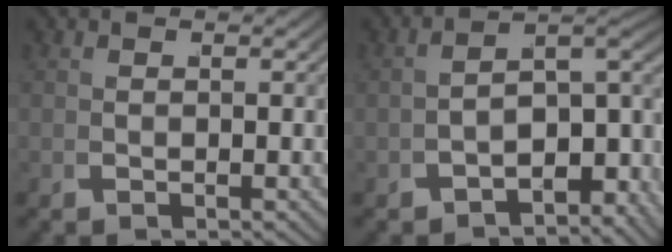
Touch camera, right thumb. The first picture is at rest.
{"total": 7.3, "force": [-2.6, 4.1, 5.5], "torque": [-0.083, -0.014, -0.030]}